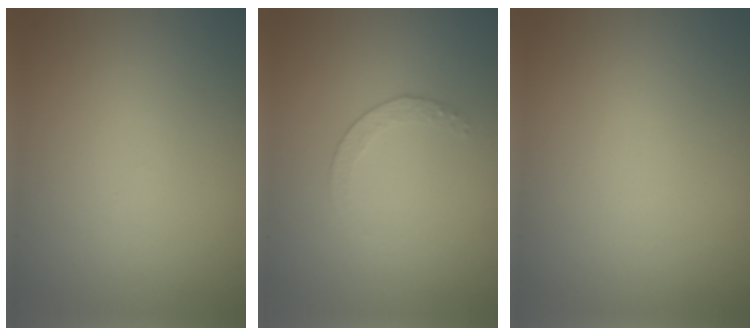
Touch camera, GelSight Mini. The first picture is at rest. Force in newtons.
{"total": 1.4, "press": 0.7, "slide": 1.2}
{"total": 0.0}